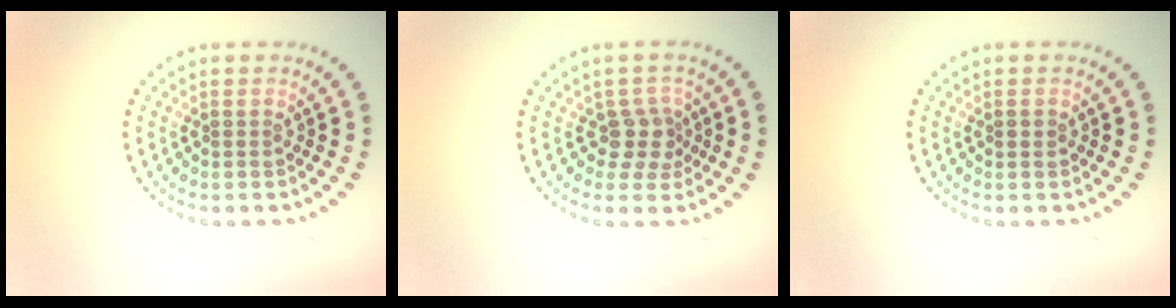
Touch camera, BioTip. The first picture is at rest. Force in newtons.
{"total": 2.5, "press": 2.0, "slide": 1.4}
{"total": 0.9, "press": 0.9, "slide": 0.1}